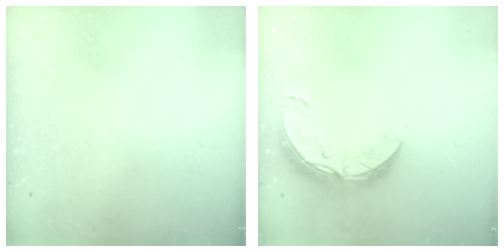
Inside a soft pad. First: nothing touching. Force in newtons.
{"total": 12.2, "press": 12.2, "slide": 1.1}